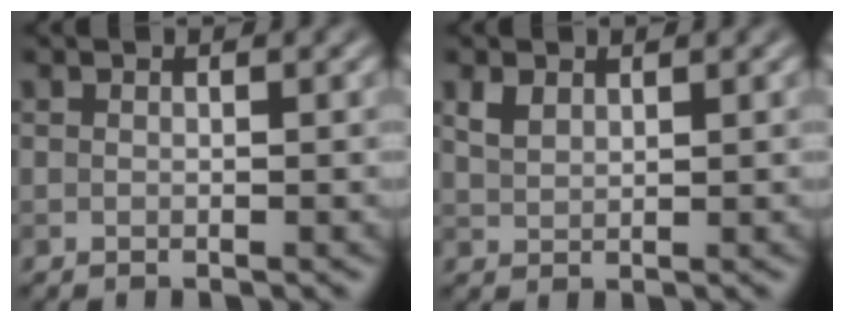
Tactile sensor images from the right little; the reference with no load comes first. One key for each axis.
{"total": 1.6, "fx": 1.1, "fy": 0.9, "fz": 0.8, "tx": -0.021, "ty": 0.002, "tz": 0.025}